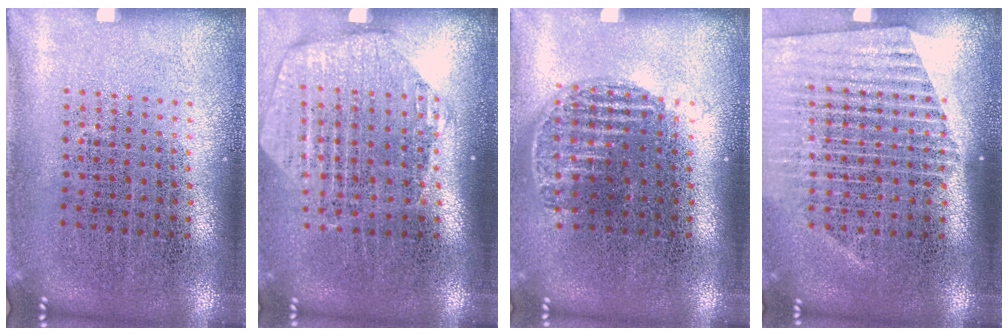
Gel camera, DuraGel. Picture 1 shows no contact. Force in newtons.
{"total": 1.9, "press": 1.7, "slide": 0.9}
{"total": 1.0, "press": 0.9, "slide": 0.5}
{"total": 1.6, "press": 1.6, "slide": 0.5}